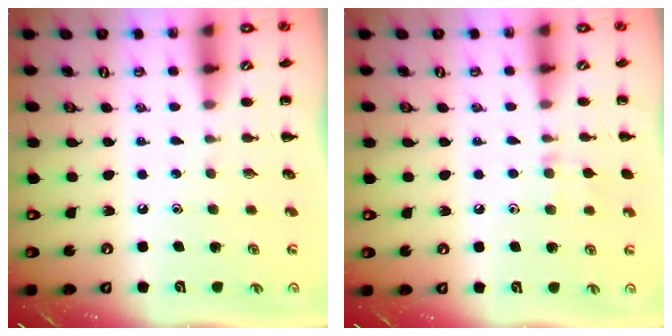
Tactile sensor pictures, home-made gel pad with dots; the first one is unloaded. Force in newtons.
{"total": 6.6, "press": 6.3, "slide": 2.0}